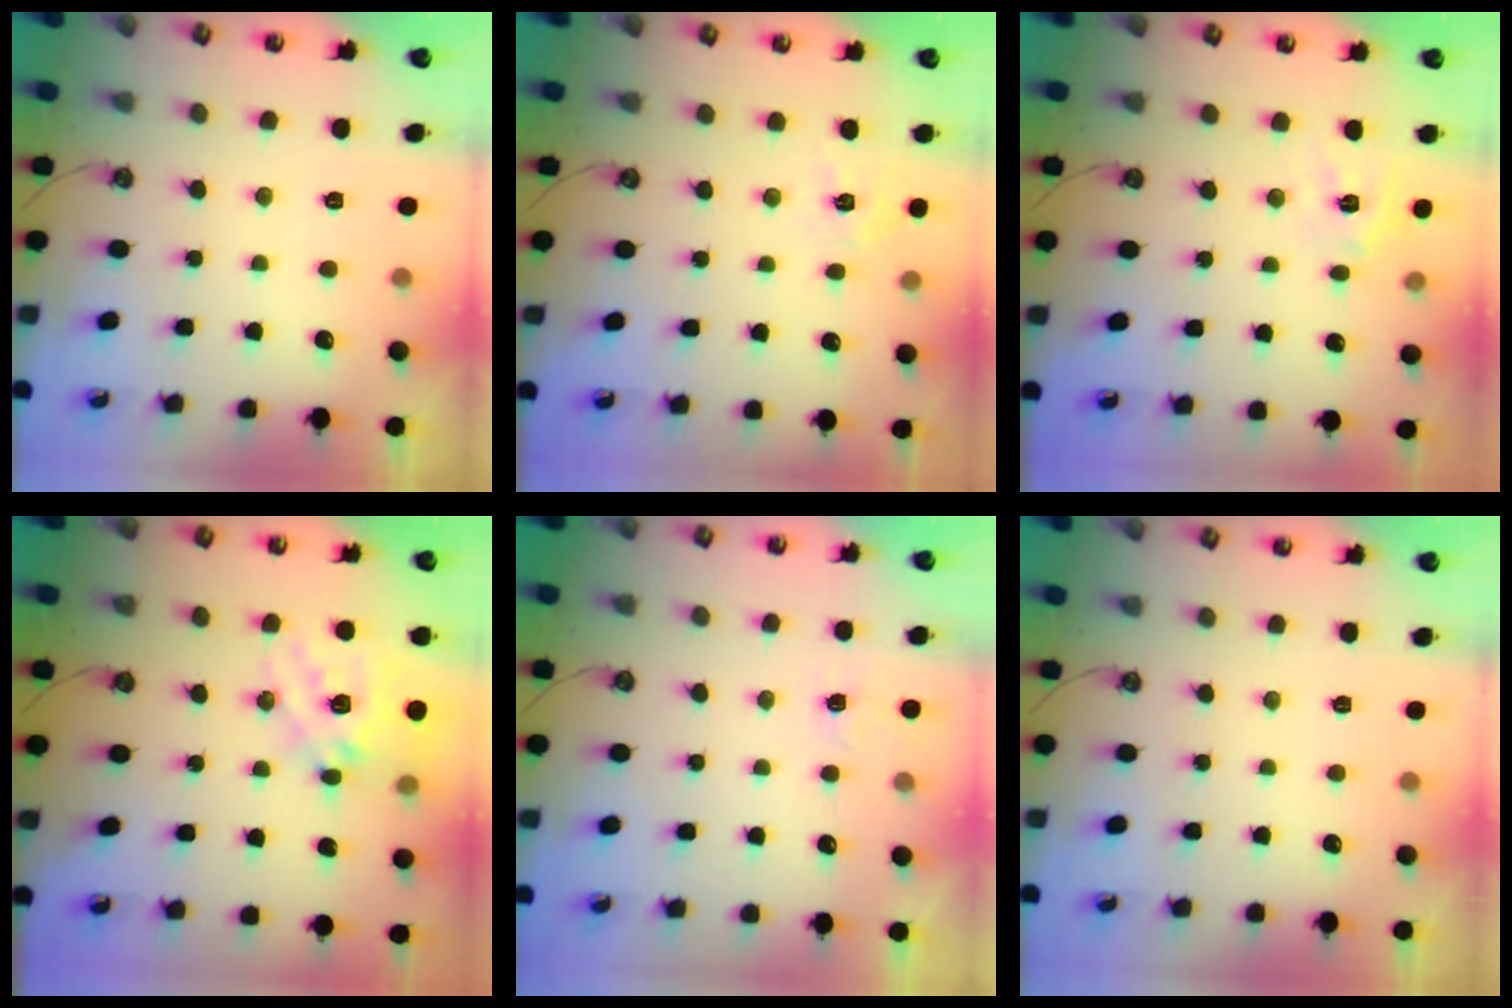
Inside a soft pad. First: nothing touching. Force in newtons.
{"total": 5.0, "press": 5.0, "slide": 0.7}
{"total": 8.1, "press": 8.1, "slide": 0.8}
{"total": 18.0, "press": 17.9, "slide": 1.9}
{"total": 2.6, "press": 2.6, "slide": 0.4}
{"total": 0.0}